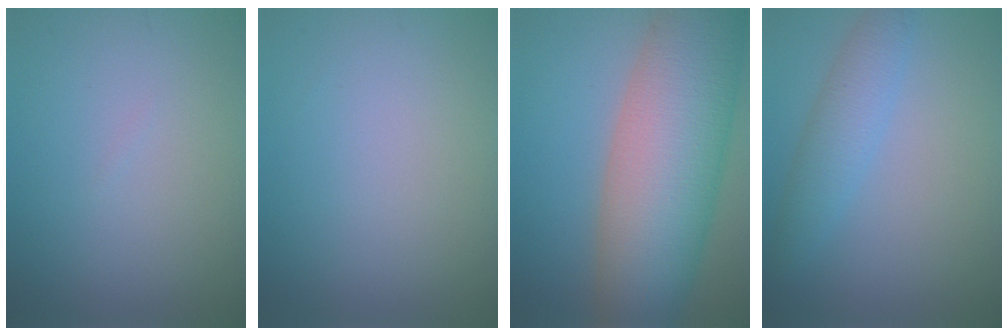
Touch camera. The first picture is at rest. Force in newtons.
{"total": 0.0}
{"total": 13.3, "press": 13.3, "slide": 0.7}
{"total": 3.0, "press": 3.0, "slide": 0.1}